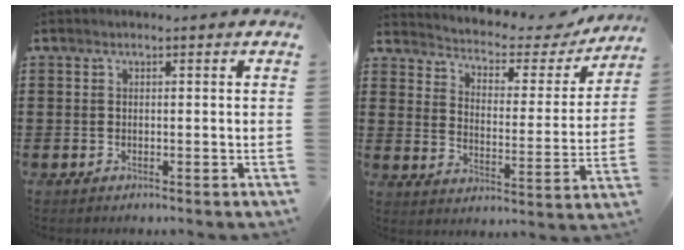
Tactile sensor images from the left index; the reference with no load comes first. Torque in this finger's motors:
{"motor_torque": [1.66, -0.48, 0.39, 0.12]}